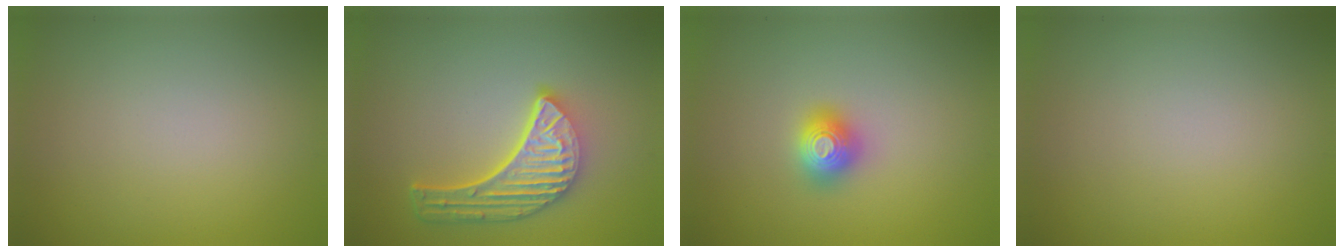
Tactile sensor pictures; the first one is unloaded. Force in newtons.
{"total": 5.7, "press": 4.2, "slide": 3.9}
{"total": 2.0, "press": 2.0, "slide": 0.2}
{"total": 0.0}